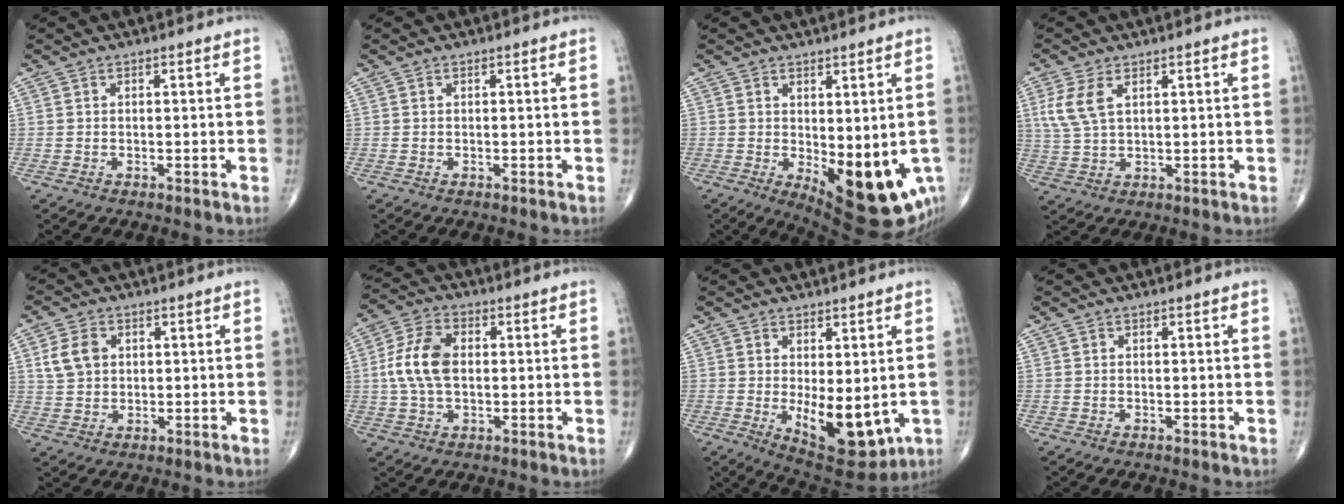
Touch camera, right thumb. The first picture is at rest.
{"total": 0.0}
{"total": 14.9, "force": [-3.7, 6.2, 13.0], "torque": [-0.152, -0.022, -0.030]}
{"total": 6.0, "force": [2.3, 3.0, 4.7], "torque": [-0.116, 0.002, 0.054]}
{"total": 5.7, "force": [1.6, 4.3, 3.4], "torque": [-0.054, -0.001, 0.030]}
{"total": 9.8, "force": [0.5, 6.0, 7.7], "torque": [-0.159, 0.015, 0.007]}
{"total": 11.6, "force": [-1.5, 5.5, 10.2], "torque": [-0.125, -0.025, -0.001]}
{"total": 0.0}